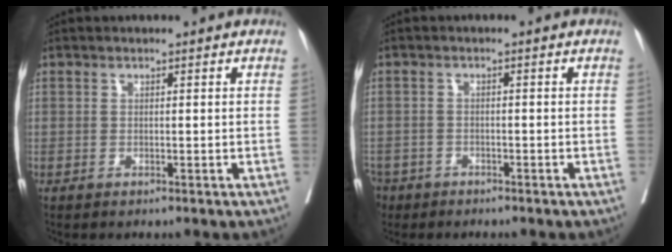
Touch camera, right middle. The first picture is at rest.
{"total": 5.4, "force": [-4.0, 3.5, 0.9], "torque": [-0.028, -0.002, -0.072]}